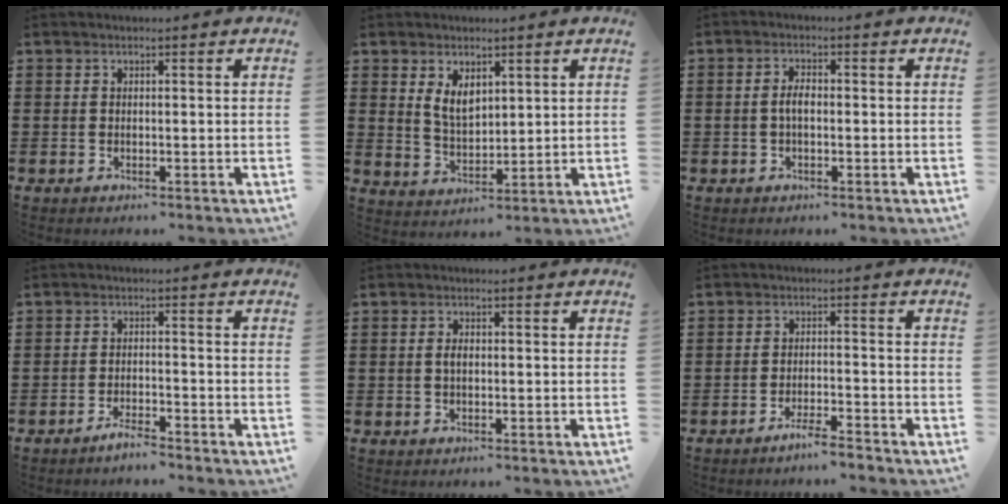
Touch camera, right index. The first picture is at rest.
{"total": 4.5, "force": [2.1, 2.6, 3.0], "torque": [-0.059, 0.003, 0.037]}
{"total": 2.4, "force": [-0.2, 1.0, 2.2], "torque": [-0.048, 0.000, -0.007]}
{"total": 2.4, "force": [-2.3, 0.1, 0.8], "torque": [-0.016, 0.003, -0.043]}
{"total": 1.5, "force": [0.0, 0.7, 1.3], "torque": [-0.027, 0.003, -0.001]}
{"total": 3.1, "force": [-2.8, -0.1, 1.3], "torque": [-0.022, 0.002, -0.054]}